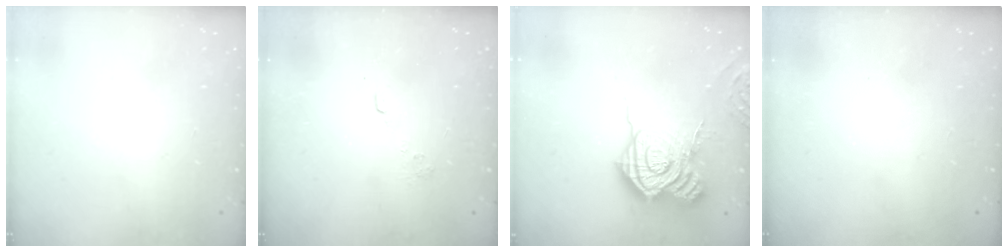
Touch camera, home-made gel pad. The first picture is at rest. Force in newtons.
{"total": 2.1, "press": 1.6, "slide": 1.4}
{"total": 18.9, "press": 18.8, "slide": 1.3}
{"total": 2.3, "press": 2.1, "slide": 0.7}